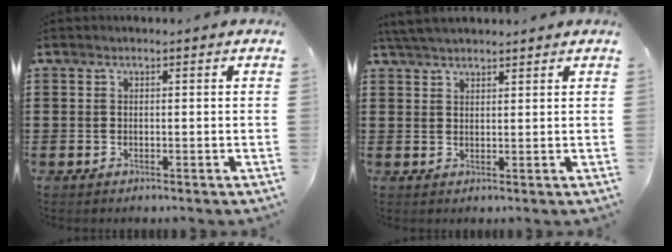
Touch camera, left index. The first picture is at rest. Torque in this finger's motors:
{"motor_torque": [0.12, -0.21, 0.50, 0.07]}